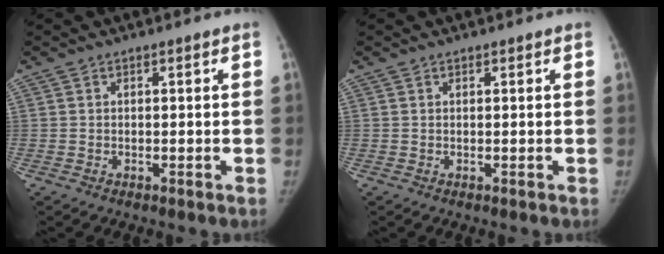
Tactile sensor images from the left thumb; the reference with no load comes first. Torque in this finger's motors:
{"motor_torque": [0.09, 0.03, 0.06, -0.14, 0.01]}